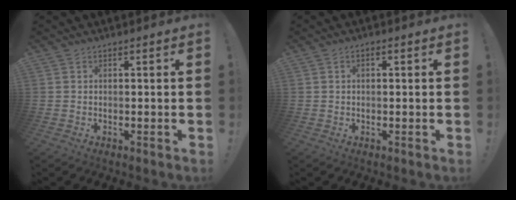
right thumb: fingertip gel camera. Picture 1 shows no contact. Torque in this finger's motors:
{"motor_torque": [0.31, -0.35, -0.13, 0.05, 0.11]}